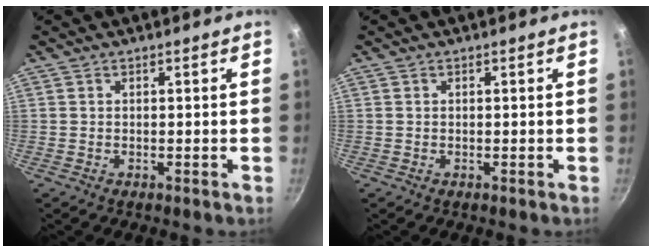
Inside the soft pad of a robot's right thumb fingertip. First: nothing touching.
{"total": 0.0}